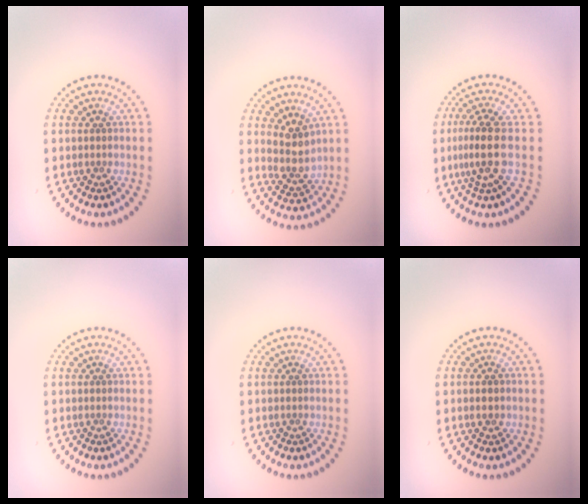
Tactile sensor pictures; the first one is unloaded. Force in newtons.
{"total": 3.2, "press": 2.5, "slide": 2.0}
{"total": 3.5, "press": 2.9, "slide": 2.0}
{"total": 0.0}
{"total": 0.0}
{"total": 1.7, "press": 1.7, "slide": 0.1}